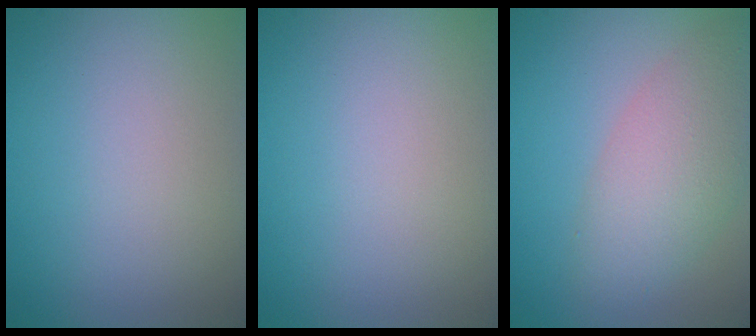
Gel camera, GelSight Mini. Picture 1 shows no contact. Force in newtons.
{"total": 0.0}
{"total": 5.2, "press": 5.2, "slide": 0.3}